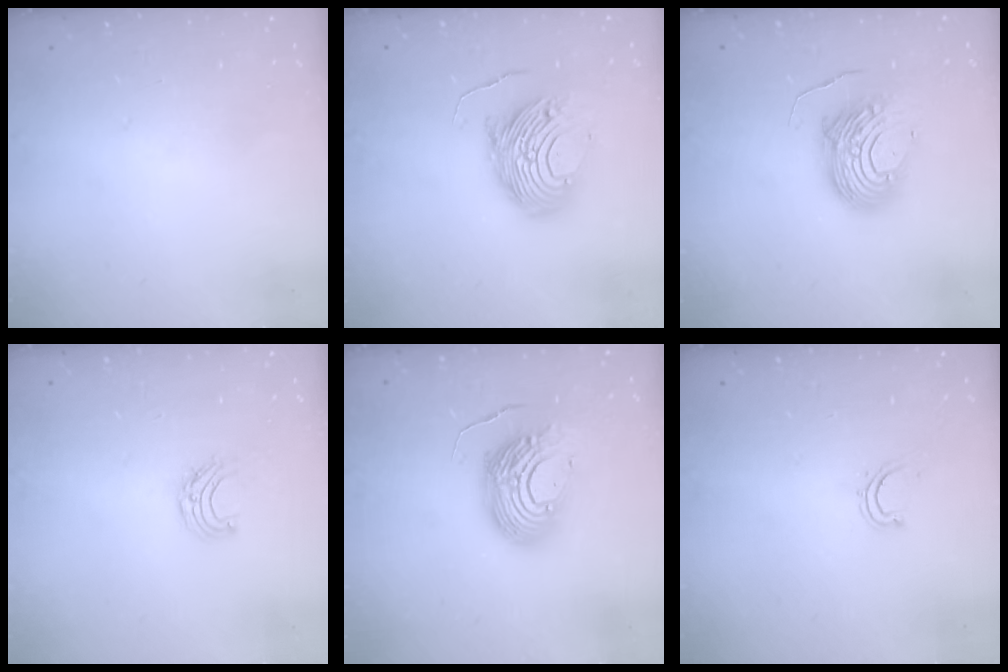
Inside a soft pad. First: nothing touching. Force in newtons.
{"total": 13.1, "press": 13.0, "slide": 1.2}
{"total": 11.2, "press": 11.2, "slide": 1.1}
{"total": 5.9, "press": 5.8, "slide": 0.7}
{"total": 17.7, "press": 17.6, "slide": 1.6}
{"total": 4.0, "press": 3.8, "slide": 1.1}